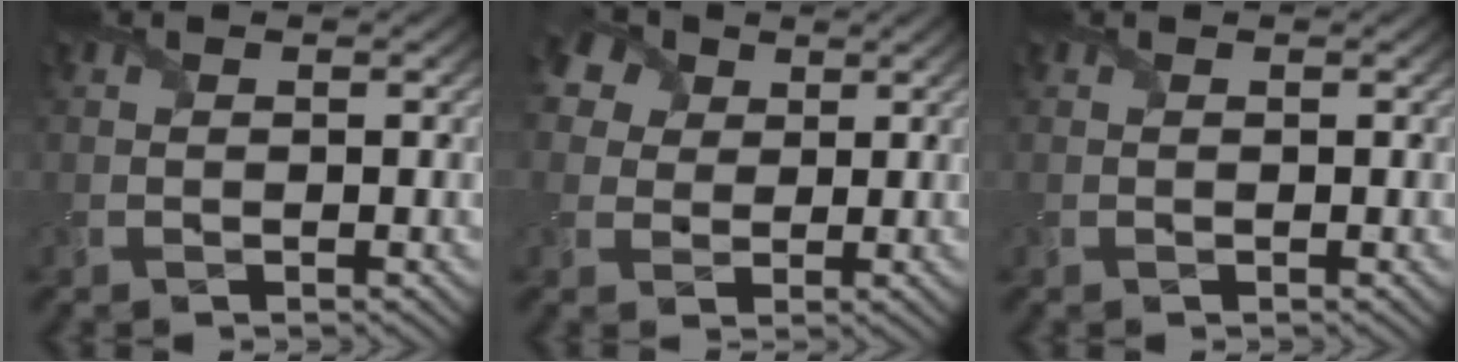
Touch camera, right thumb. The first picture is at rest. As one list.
[{"total": 7.3, "force": [3.6, 5.3, 3.5], "torque": [-0.109, 0.025, 0.050]}, {"total": 0.0}]